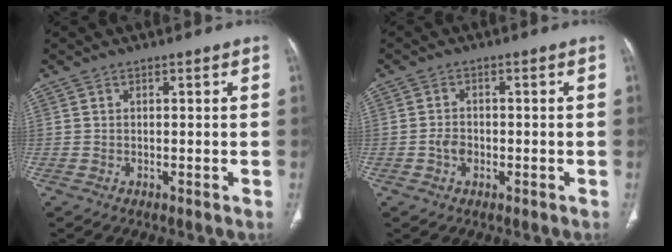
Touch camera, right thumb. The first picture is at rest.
{"total": 2.6, "force": [-0.8, 1.9, 1.6], "torque": [-0.022, 0.009, -0.016]}